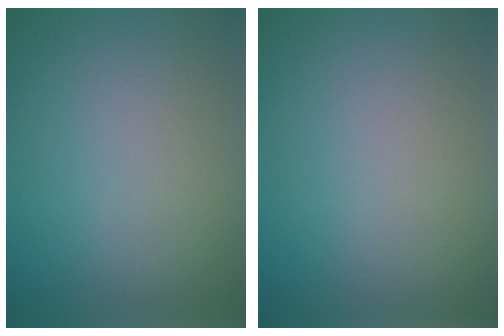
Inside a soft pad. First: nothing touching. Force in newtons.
{"total": 0.0}